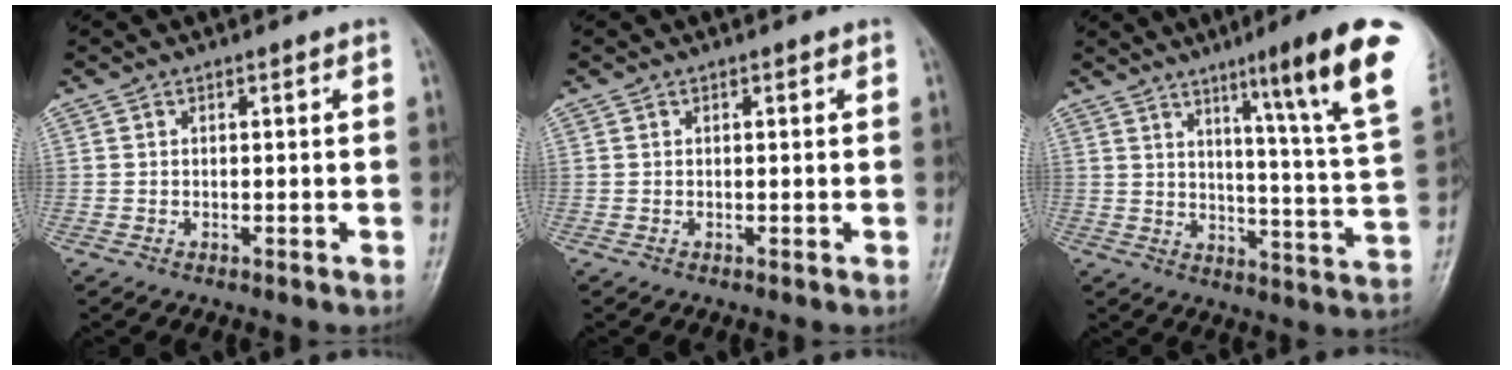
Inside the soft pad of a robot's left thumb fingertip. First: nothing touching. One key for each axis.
{"total": 0.5, "fx": 0.2, "fy": 0.4, "fz": 0.3, "tx": 0.000, "ty": 0.000, "tz": 0.001}
{"total": 19.5, "fx": 10.2, "fy": 0.9, "fz": 16.6, "tx": -0.208, "ty": -0.050, "tz": 0.140}